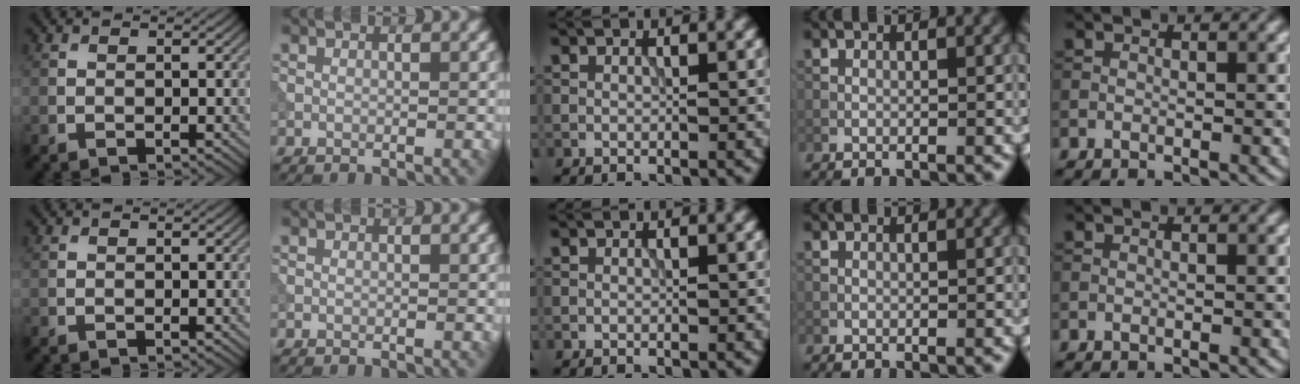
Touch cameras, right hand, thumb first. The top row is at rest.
{}